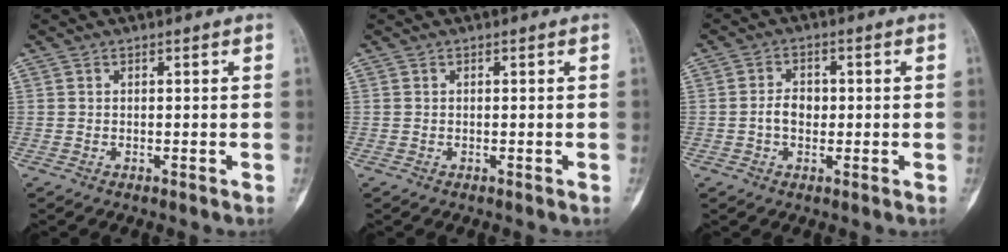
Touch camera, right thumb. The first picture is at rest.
{"total": 0.0}
{"total": 4.0, "force": [-0.4, 2.8, 2.8], "torque": [-0.037, 0.011, -0.013]}